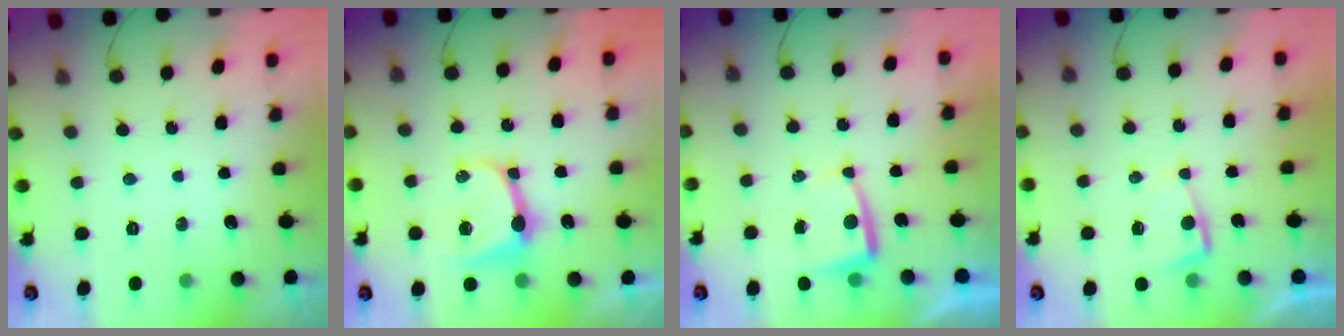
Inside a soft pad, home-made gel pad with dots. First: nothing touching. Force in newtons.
{"total": 8.5, "press": 8.4, "slide": 0.9}
{"total": 2.9, "press": 2.9, "slide": 0.4}
{"total": 2.0, "press": 2.0, "slide": 0.4}